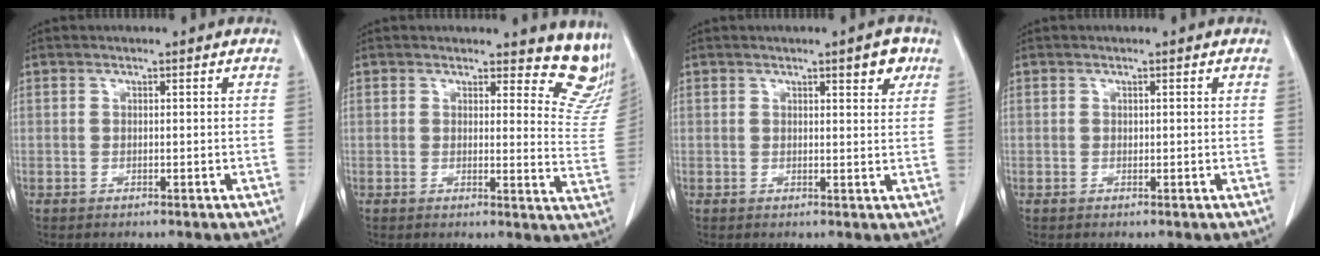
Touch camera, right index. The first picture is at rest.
{"total": 10.3, "force": [9.9, 3.0, 0.9], "torque": [0.038, -0.081, 0.067]}
{"total": 3.3, "force": [2.0, 0.8, 2.5], "torque": [-0.031, -0.003, 0.024]}
{"total": 0.0}